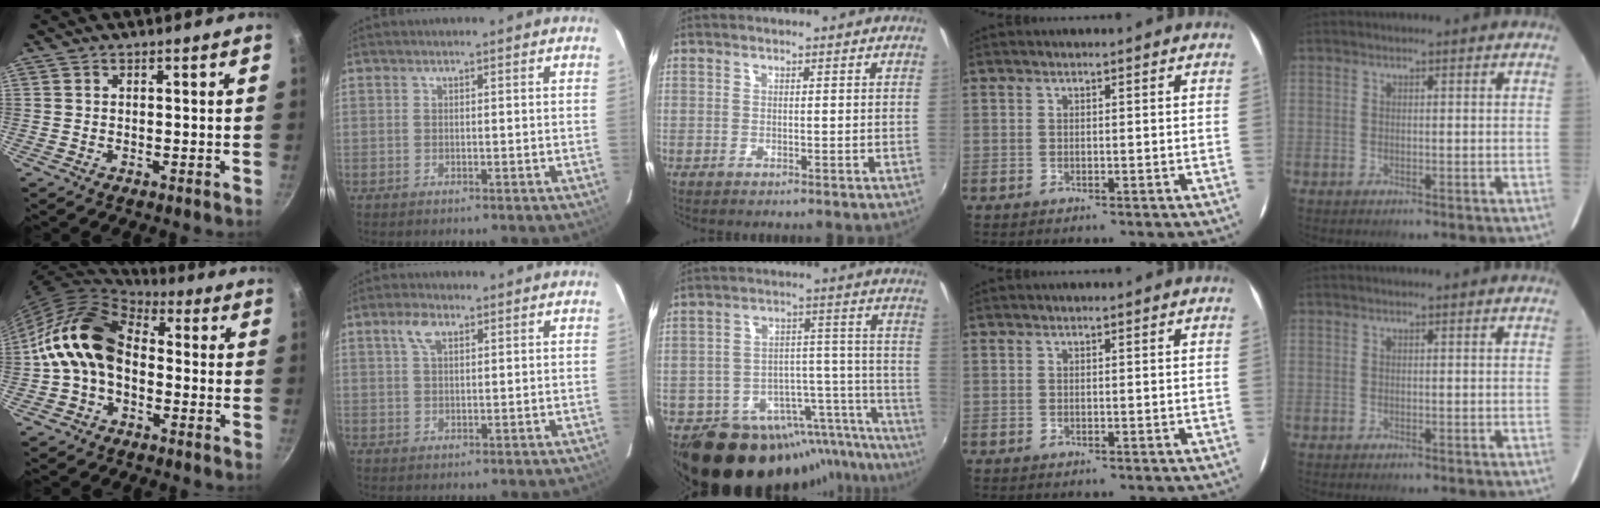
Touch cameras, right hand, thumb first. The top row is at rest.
{"thumb": {"total": 13.8, "force": [-0.6, 9.7, 9.7], "torque": [-0.145, 0.039, -0.028]}, "index": {"total": 3.4, "force": [1.8, 1.7, 2.4], "torque": [-0.045, 0.009, 0.032]}, "middle": {"total": 24.7, "force": [-20.6, 10.6, 8.5], "torque": [-0.126, 0.043, -0.276]}}